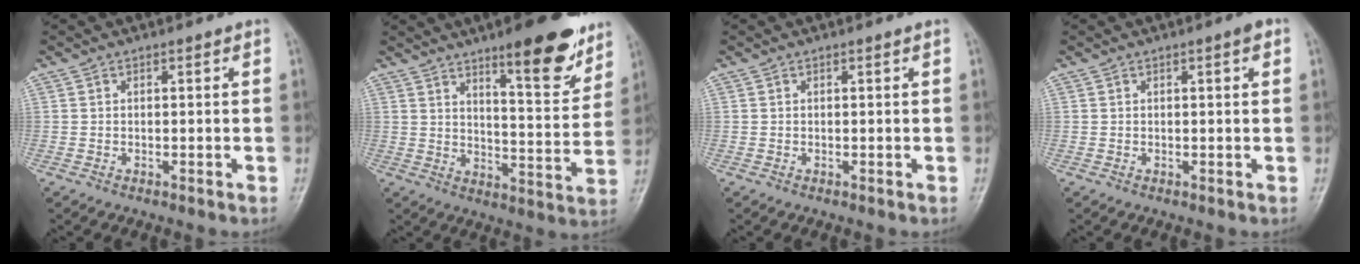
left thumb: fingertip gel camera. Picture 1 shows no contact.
{"total": 13.7, "force": [8.9, 3.6, 9.7], "torque": [-0.101, -0.053, 0.128]}
{"total": 0.0}
{"total": 1.4, "force": [0.5, 0.3, 1.3], "torque": [-0.017, 0.003, 0.007]}